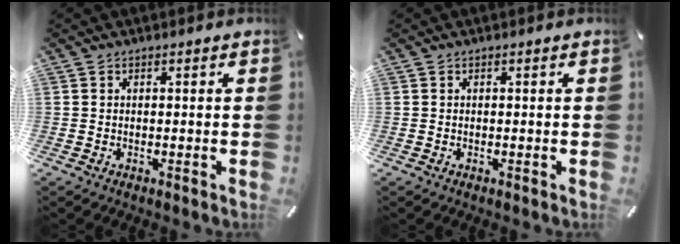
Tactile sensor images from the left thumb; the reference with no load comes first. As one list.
[{"total": 0.0}]